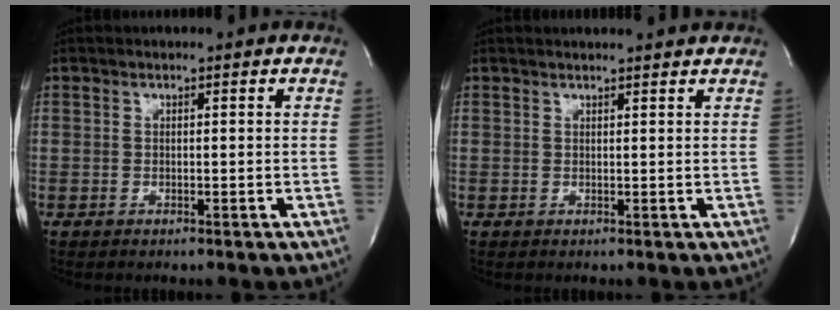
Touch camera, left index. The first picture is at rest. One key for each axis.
{"total": 4.3, "fx": 4.2, "fy": 0.2, "fz": 1.1, "tx": -0.018, "ty": 0.010, "tz": 0.044}